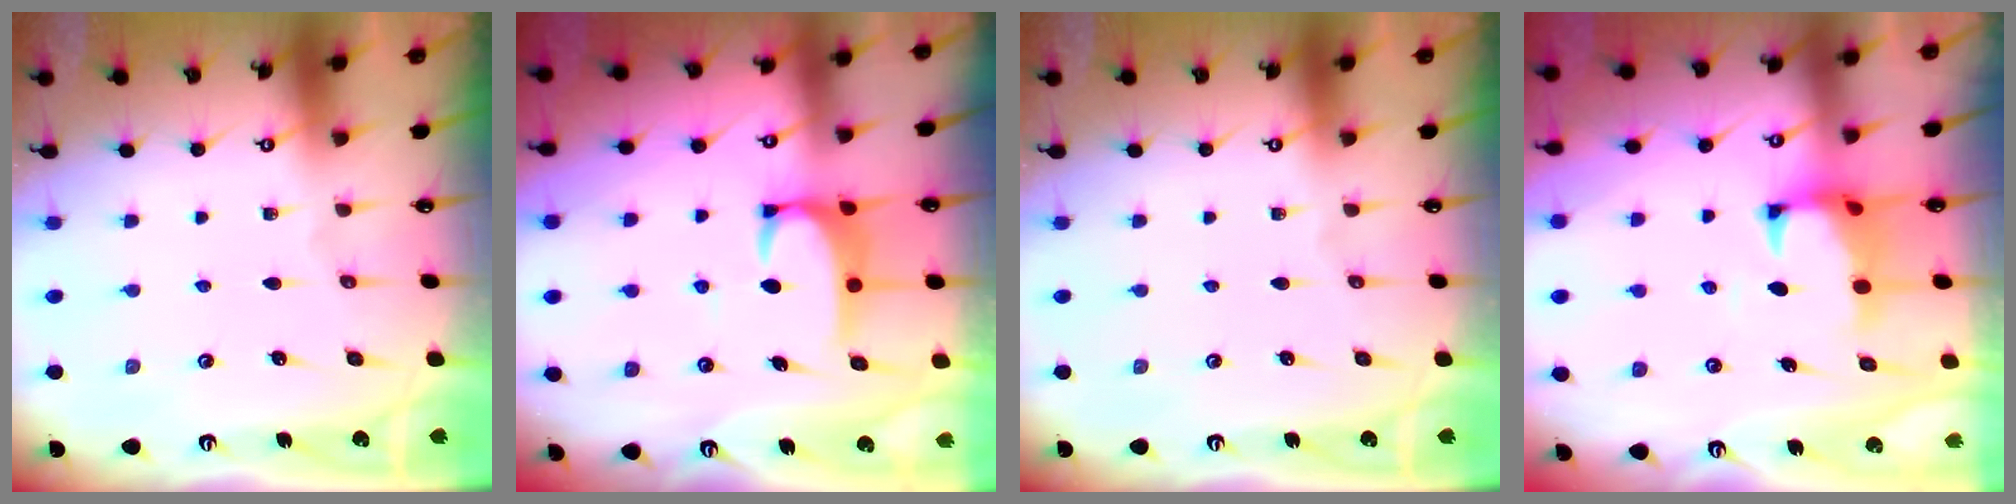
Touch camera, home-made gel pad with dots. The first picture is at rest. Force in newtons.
{"total": 3.6, "press": 3.5, "slide": 0.9}
{"total": 0.0}
{"total": 1.2, "press": 0.8, "slide": 1.0}